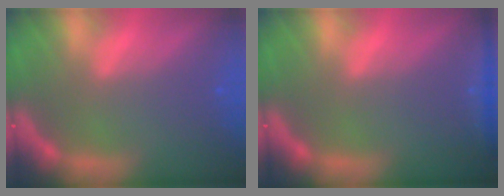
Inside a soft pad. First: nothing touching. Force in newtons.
{"total": 2.4}